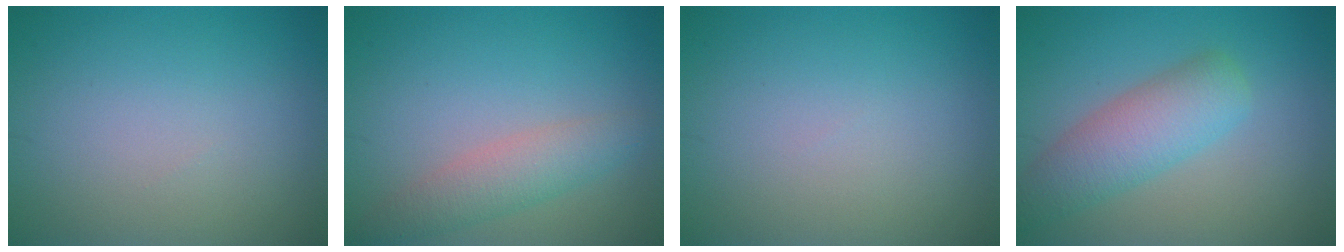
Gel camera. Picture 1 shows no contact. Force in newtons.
{"total": 3.1, "press": 3.1, "slide": 0.2}
{"total": 0.0}
{"total": 4.9, "press": 4.9, "slide": 0.3}